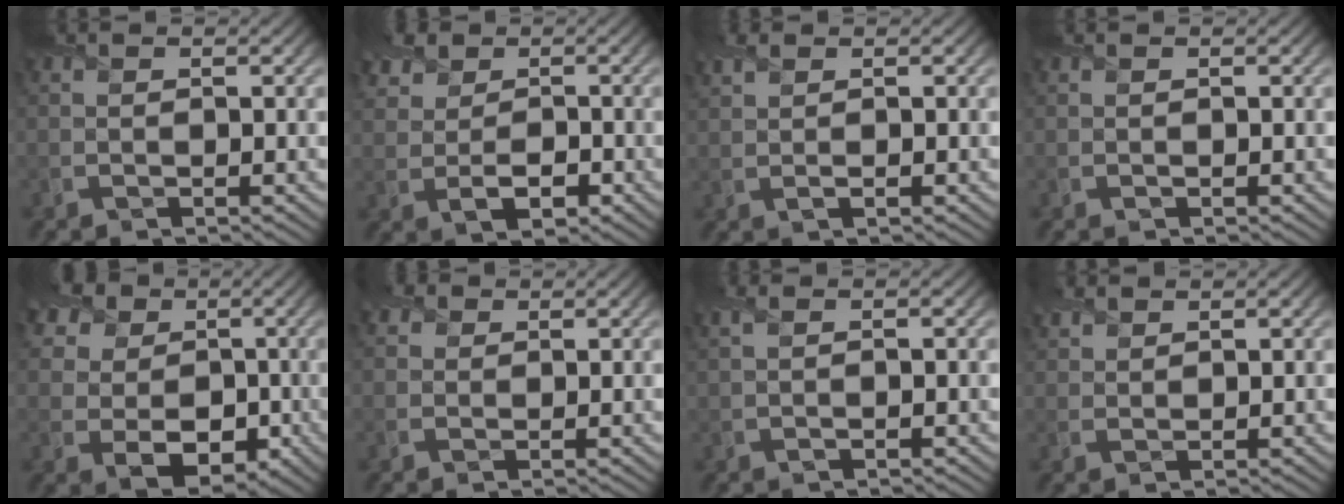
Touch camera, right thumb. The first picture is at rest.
{"total": 5.2, "force": [0.6, 4.0, 3.2], "torque": [-0.066, -0.003, 0.006]}
{"total": 2.1, "force": [0.9, 0.7, 1.7], "torque": [-0.043, 0.004, 0.018]}
{"total": 0.0}
{"total": 11.2, "force": [1.8, 9.5, 5.7], "torque": [-0.138, 0.001, 0.017]}
{"total": 2.2, "force": [1.4, 1.6, 0.8], "torque": [-0.021, 0.006, 0.025]}
{"total": 2.0, "force": [0.6, 0.5, 1.8], "torque": [-0.041, 0.007, 0.011]}
{"total": 2.2, "force": [1.9, 0.7, 0.8], "torque": [-0.022, 0.007, 0.045]}